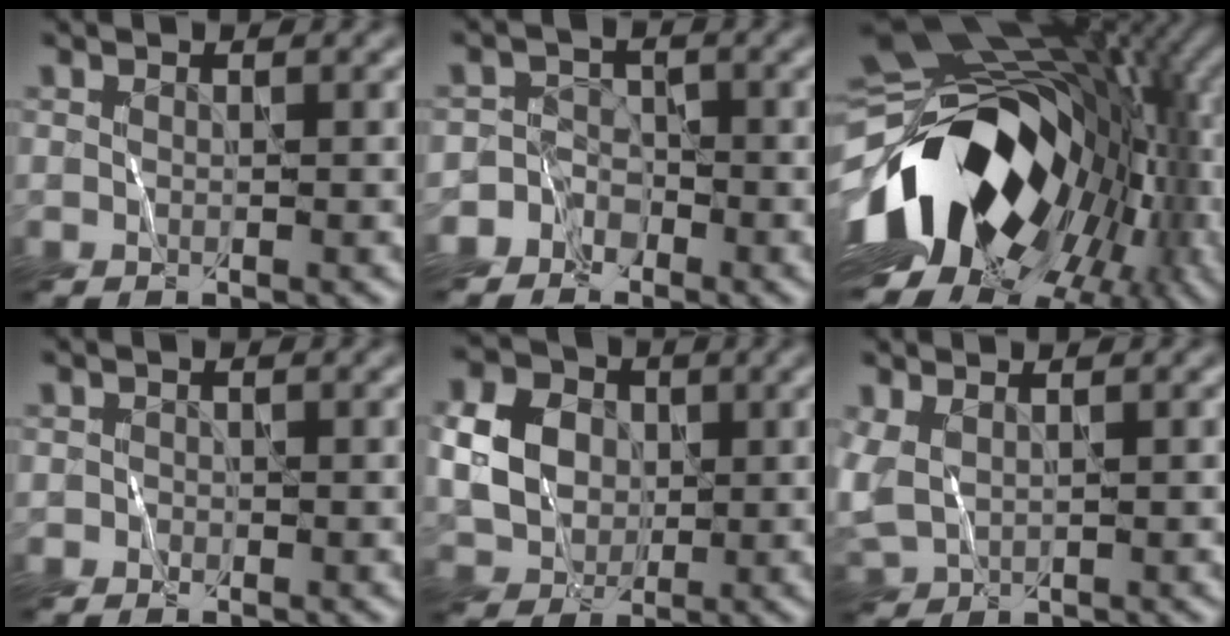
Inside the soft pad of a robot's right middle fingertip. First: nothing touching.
{"total": 3.1, "force": [-2.1, 2.3, 0.1], "torque": [0.028, 0.009, -0.048]}
{"total": 17.3, "force": [-3.5, 11.1, 12.8], "torque": [-0.213, -0.001, -0.069]}
{"total": 0.5, "force": [-0.3, 0.3, -0.2], "torque": [0.008, 0.000, -0.006]}
{"total": 5.5, "force": [0.7, 4.6, 2.8], "torque": [-0.057, 0.008, 0.010]}
{"total": 2.8, "force": [0.5, 2.0, 1.9], "torque": [-0.060, -0.005, 0.014]}